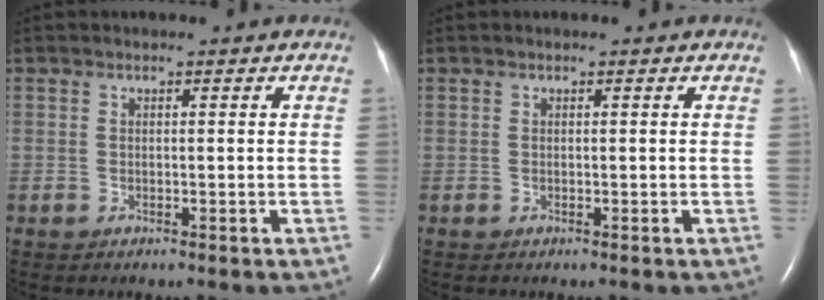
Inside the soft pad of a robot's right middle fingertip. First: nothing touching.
{"total": 0.0}